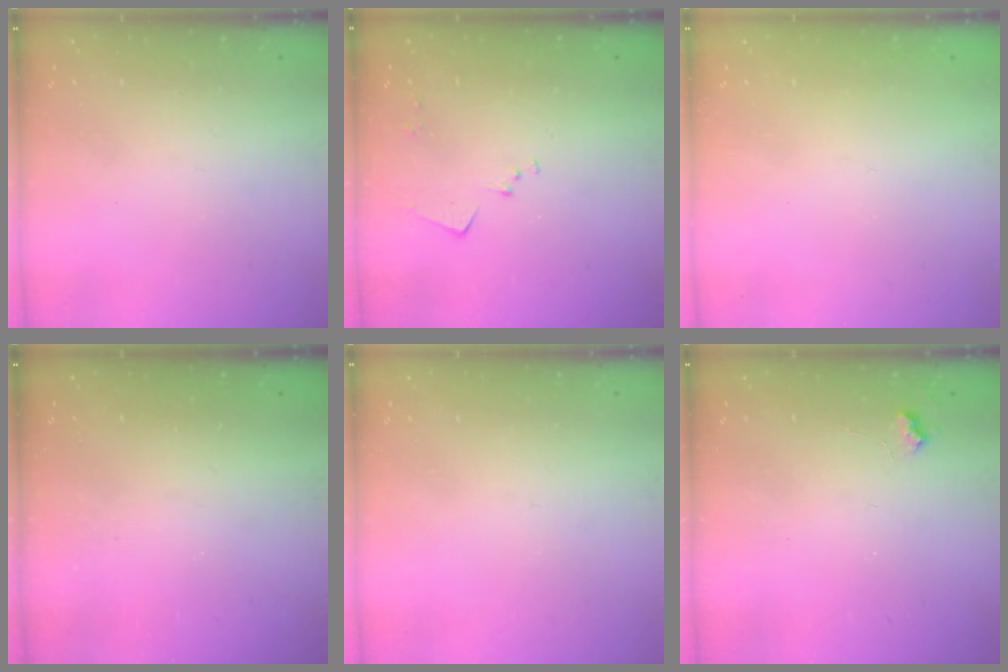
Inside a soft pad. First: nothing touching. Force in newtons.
{"total": 7.4, "press": 7.4, "slide": 0.8}
{"total": 0.9, "press": 0.9, "slide": 0.1}
{"total": 0.6, "press": 0.6, "slide": 0.2}
{"total": 0.0}
{"total": 4.1, "press": 4.0, "slide": 0.6}